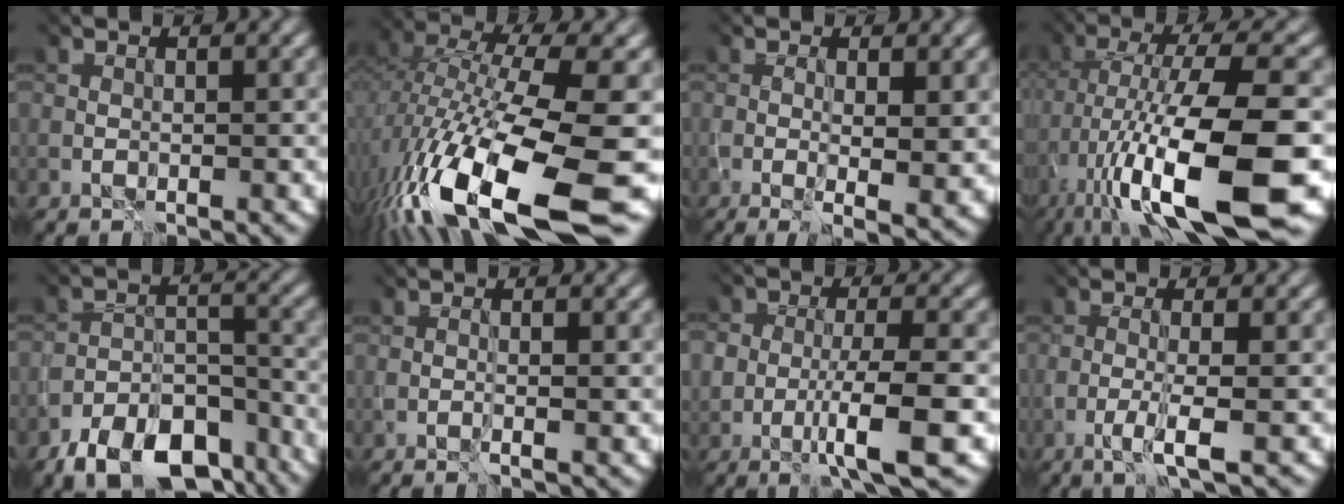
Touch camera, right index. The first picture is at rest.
{"total": 15.8, "force": [-8.0, 4.5, 12.9], "torque": [-0.257, -0.029, -0.136]}
{"total": 4.5, "force": [-0.4, 1.4, 4.2], "torque": [-0.070, -0.016, 0.000]}
{"total": 13.8, "force": [-5.0, 3.2, 12.5], "torque": [-0.223, -0.002, -0.074]}
{"total": 9.2, "force": [-7.6, 3.5, 4.0], "torque": [-0.056, -0.007, -0.129]}
{"total": 0.9, "force": [-0.2, -0.1, 0.8], "torque": [-0.016, -0.007, 0.000]}
{"total": 4.3, "force": [-1.9, 0.6, 3.8], "torque": [-0.066, -0.006, -0.037]}
{"total": 2.9, "force": [-1.5, -0.4, 2.4], "torque": [-0.050, -0.002, -0.033]}